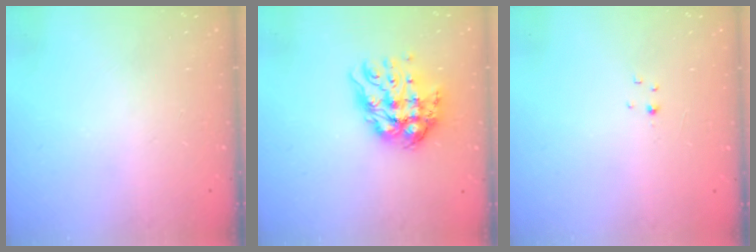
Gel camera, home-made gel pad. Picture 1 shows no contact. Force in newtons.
{"total": 13.5, "press": 13.5, "slide": 1.0}
{"total": 1.1, "press": 1.1, "slide": 0.2}